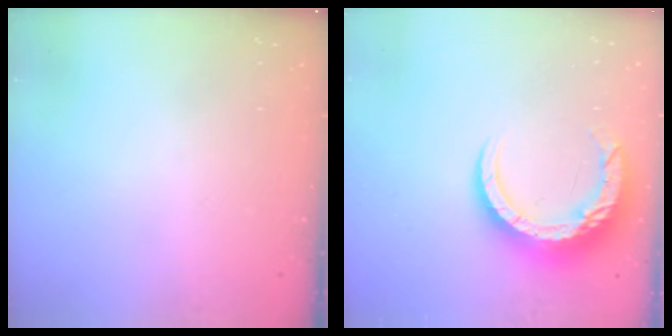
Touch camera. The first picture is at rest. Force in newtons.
{"total": 12.0, "press": 11.9, "slide": 1.2}